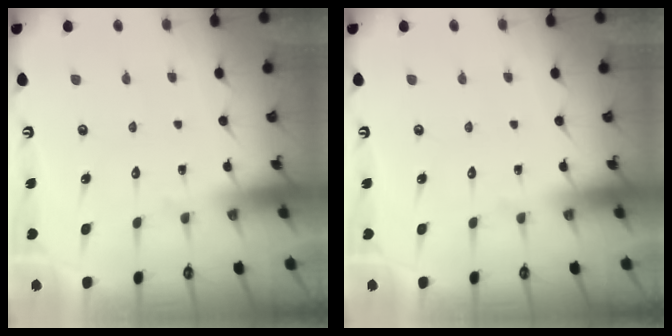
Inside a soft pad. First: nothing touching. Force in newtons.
{"total": 0.0}